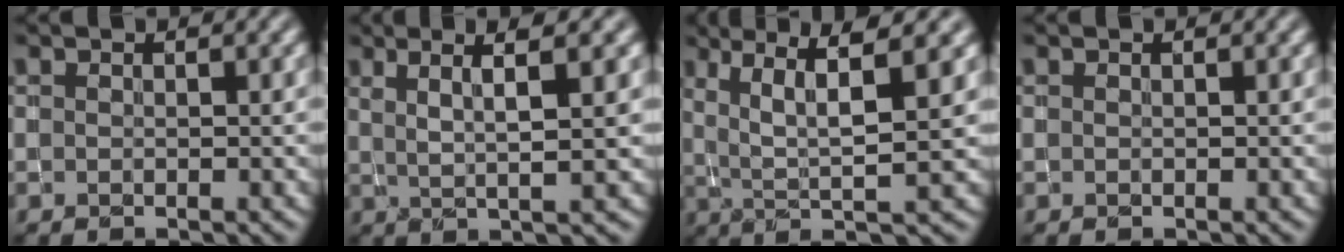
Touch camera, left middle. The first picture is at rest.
{"total": 4.6, "force": [2.0, 0.5, 4.1], "torque": [-0.071, 0.005, 0.037]}
{"total": 6.5, "force": [1.8, 1.1, 6.2], "torque": [-0.103, 0.003, 0.037]}
{"total": 0.0}